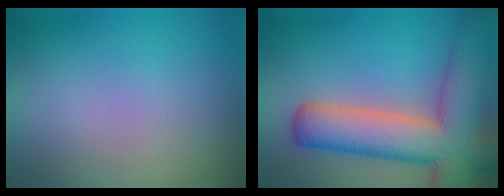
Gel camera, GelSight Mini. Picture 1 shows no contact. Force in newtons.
{"total": 11.2, "press": 11.2, "slide": 0.8}